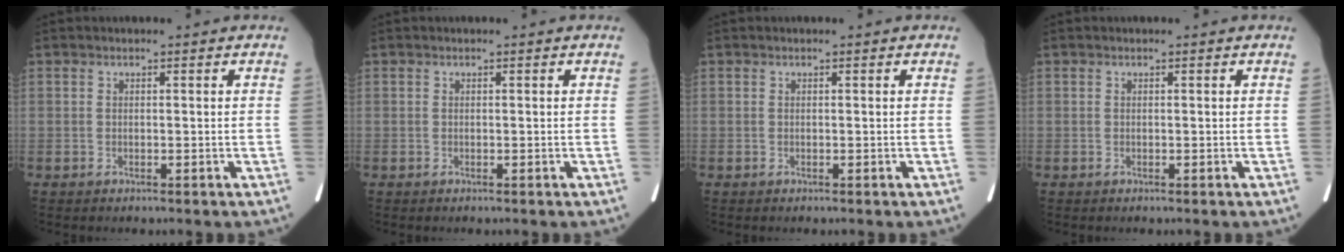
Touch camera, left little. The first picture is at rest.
{"total": 0.0}
{"total": 0.0}
{"total": 0.0}